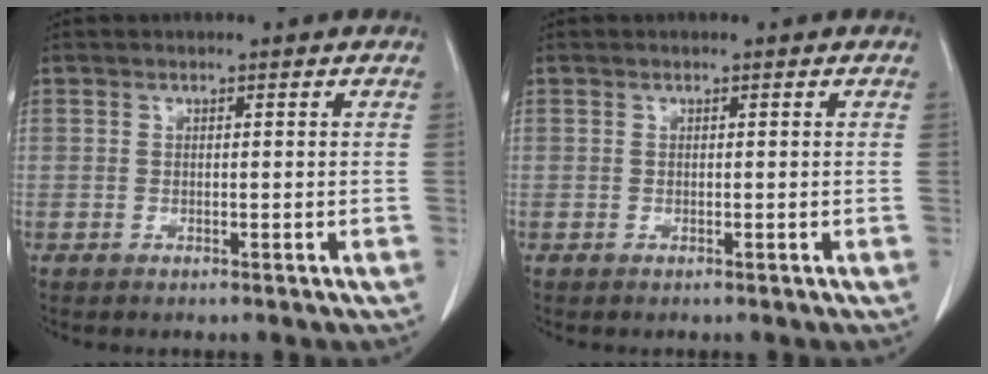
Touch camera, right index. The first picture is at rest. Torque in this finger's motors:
{"motor_torque": [-0.01, -0.01, 0.00, 0.00]}